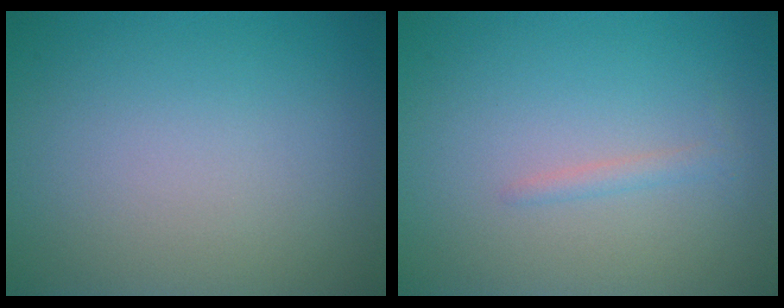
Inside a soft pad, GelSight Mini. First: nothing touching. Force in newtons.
{"total": 1.0, "press": 1.0, "slide": 0.0}